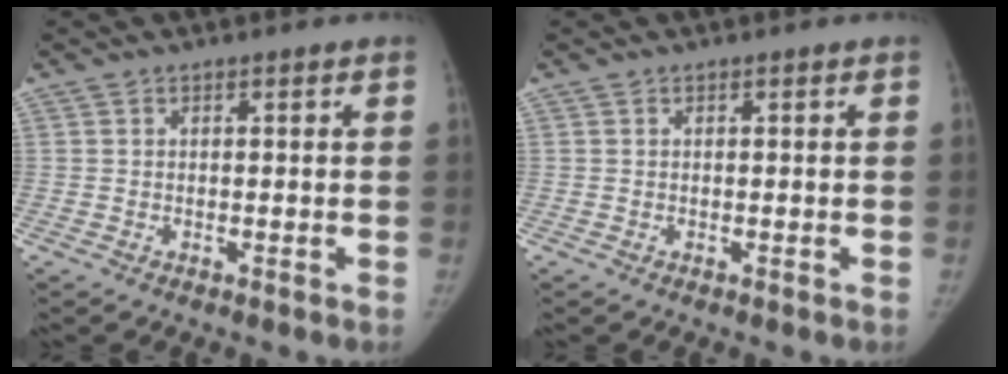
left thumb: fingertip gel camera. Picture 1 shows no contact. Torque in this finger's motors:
{"motor_torque": [0.05, 0.01, 0.19, -0.03, 0.02]}